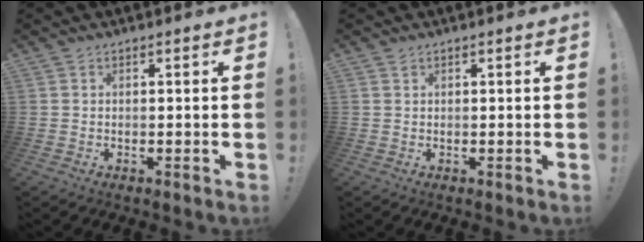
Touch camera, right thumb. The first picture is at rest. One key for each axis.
{"total": 1.0, "fx": 0.7, "fy": 0.7, "fz": 0.1, "tx": -0.001, "ty": -0.001, "tz": 0.013}